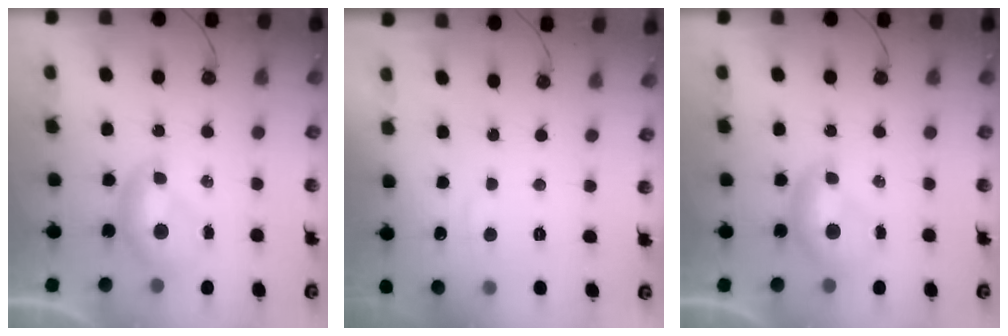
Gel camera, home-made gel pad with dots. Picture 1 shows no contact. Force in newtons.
{"total": 1.8, "press": 1.7, "slide": 0.6}
{"total": 0.0}